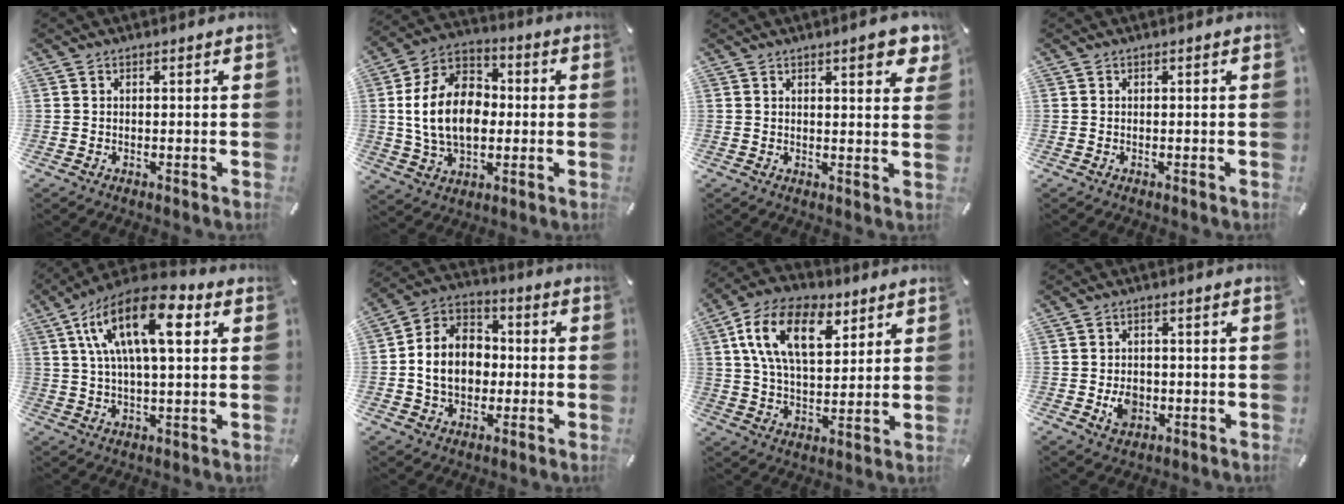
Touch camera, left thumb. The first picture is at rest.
{"total": 15.8, "force": [-0.5, 11.7, 10.7], "torque": [-0.234, 0.020, -0.009]}
{"total": 6.2, "force": [3.7, 1.8, 4.7], "torque": [-0.066, -0.016, 0.057]}
{"total": 0.0}
{"total": 17.6, "force": [6.3, 7.7, 14.5], "torque": [-0.281, -0.007, 0.103]}
{"total": 10.9, "force": [-1.5, 9.3, 5.5], "torque": [-0.135, 0.019, -0.031]}
{"total": 16.3, "force": [7.3, 9.1, 11.3], "torque": [-0.229, -0.009, 0.128]}
{"total": 5.2, "force": [-1.1, 4.0, 3.1], "torque": [-0.058, -0.002, -0.020]}